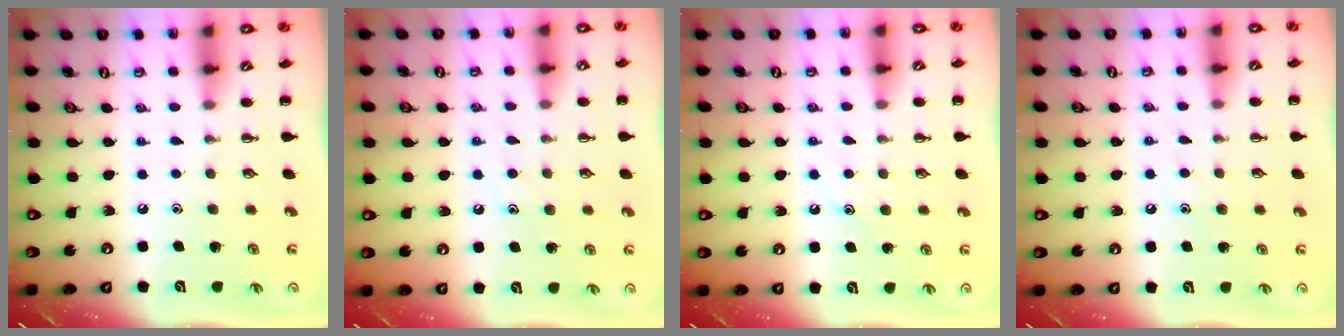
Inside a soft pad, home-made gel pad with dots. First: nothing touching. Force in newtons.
{"total": 6.6, "press": 6.5, "slide": 1.2}
{"total": 8.4, "press": 8.3, "slide": 1.2}
{"total": 6.0, "press": 5.9, "slide": 1.4}